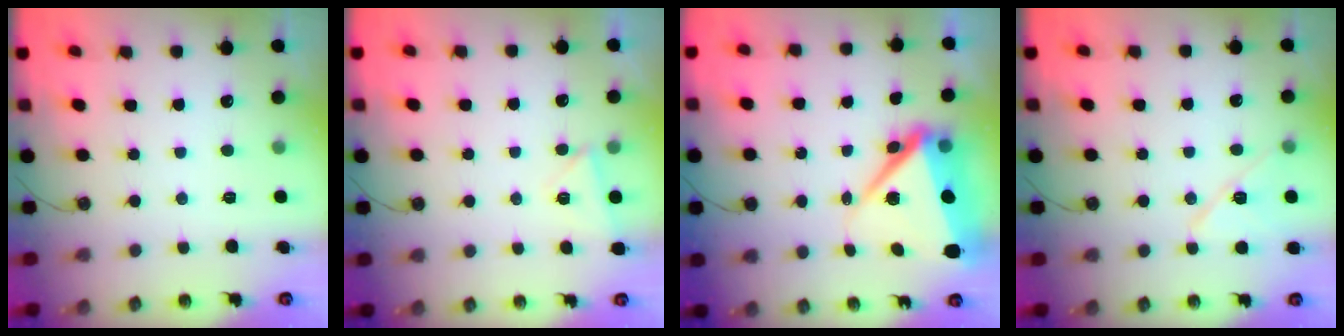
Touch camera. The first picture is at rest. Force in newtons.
{"total": 4.0, "press": 3.4, "slide": 2.2}
{"total": 11.7, "press": 11.6, "slide": 2.0}
{"total": 9.5, "press": 9.4, "slide": 1.4}